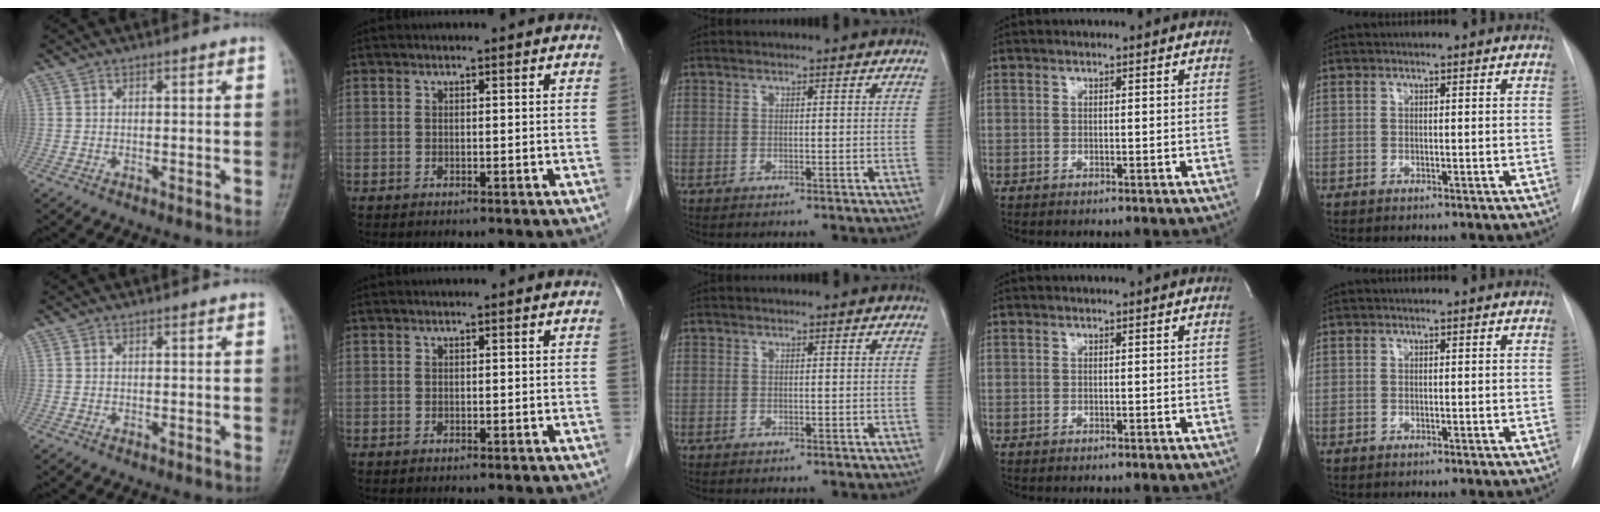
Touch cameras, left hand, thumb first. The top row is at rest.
{}